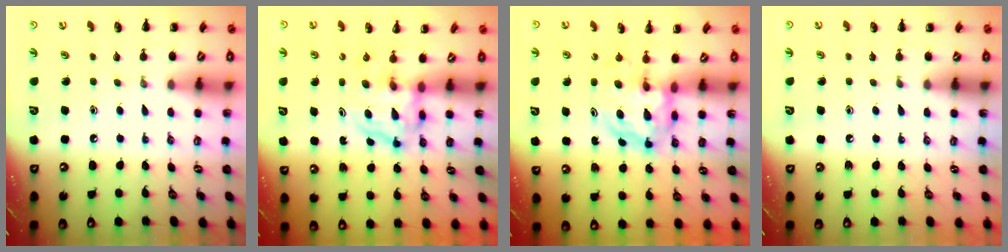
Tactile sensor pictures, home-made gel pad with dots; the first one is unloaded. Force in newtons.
{"total": 3.8, "press": 3.8, "slide": 0.3}
{"total": 4.9, "press": 4.8, "slide": 1.1}
{"total": 0.0}